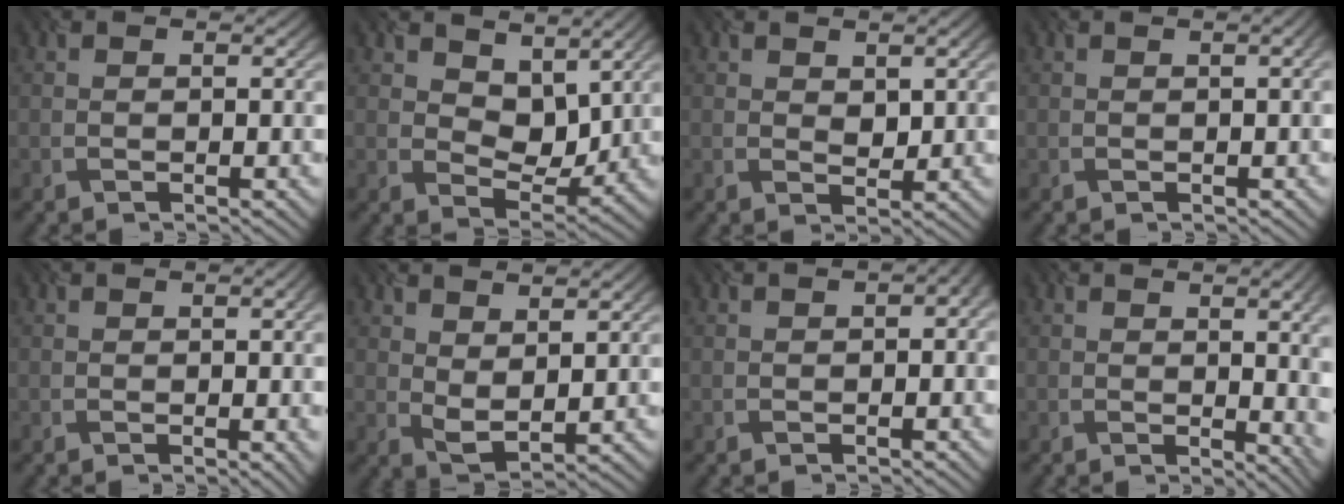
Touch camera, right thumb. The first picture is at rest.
{"total": 6.8, "force": [4.1, 4.1, 3.5], "torque": [-0.079, -0.002, 0.073]}
{"total": 1.9, "force": [0.7, 1.4, 1.1], "torque": [-0.027, 0.003, 0.025]}
{"total": 2.0, "force": [0.5, 0.9, 1.7], "torque": [-0.007, 0.010, -0.001]}
{"total": 4.4, "force": [-0.4, 1.5, 4.1], "torque": [-0.034, 0.001, 0.003]}
{"total": 3.1, "force": [1.6, 1.4, 2.3], "torque": [-0.059, -0.002, 0.043]}
{"total": 3.0, "force": [-0.3, 1.7, 2.5], "torque": [-0.021, 0.007, 0.004]}
{"total": 9.2, "force": [0.2, 3.5, 8.5], "torque": [-0.066, 0.015, 0.012]}